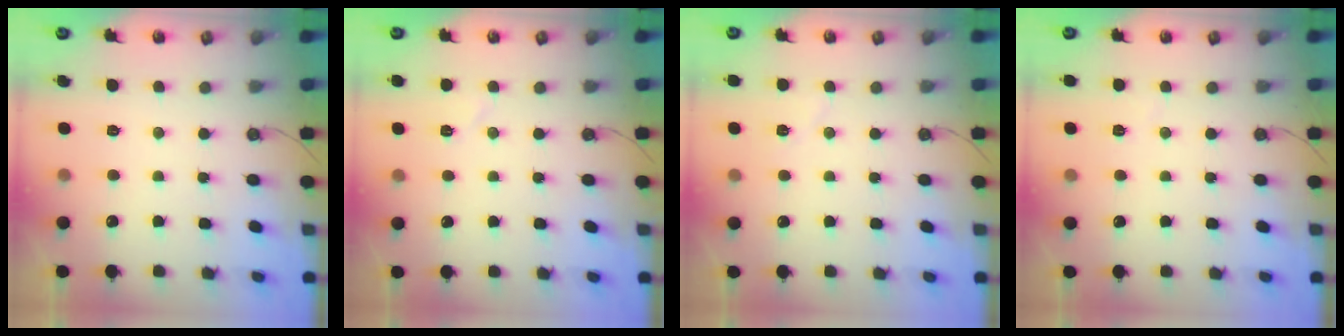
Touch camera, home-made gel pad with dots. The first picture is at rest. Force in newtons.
{"total": 4.2, "press": 3.9, "slide": 1.7}
{"total": 4.9, "press": 4.6, "slide": 1.7}
{"total": 1.5, "press": 1.5, "slide": 0.5}